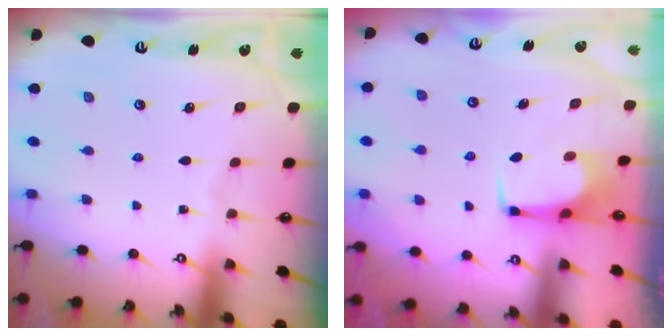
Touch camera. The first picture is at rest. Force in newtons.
{"total": 0.6, "press": 0.5, "slide": 0.3}